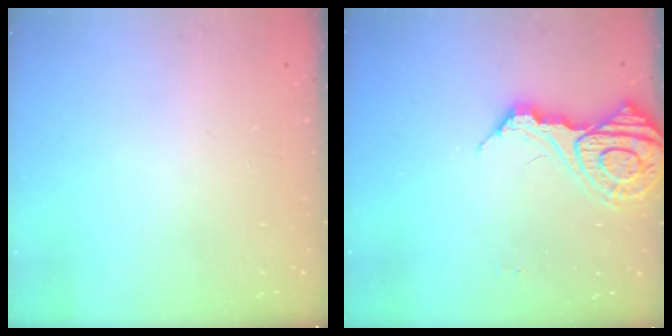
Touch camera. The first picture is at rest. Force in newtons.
{"total": 14.3, "press": 14.3, "slide": 1.4}